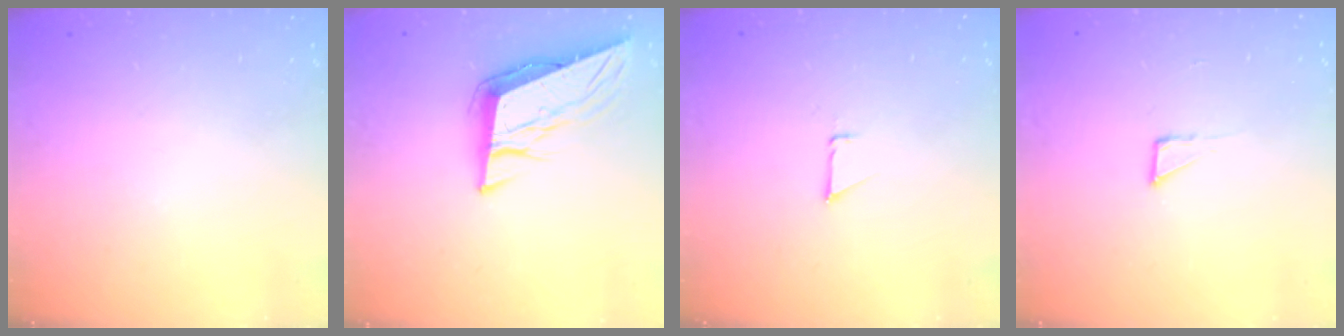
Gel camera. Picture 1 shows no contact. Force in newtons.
{"total": 11.0, "press": 10.5, "slide": 3.0}
{"total": 0.8, "press": 0.8, "slide": 0.1}
{"total": 2.8, "press": 2.8, "slide": 0.2}